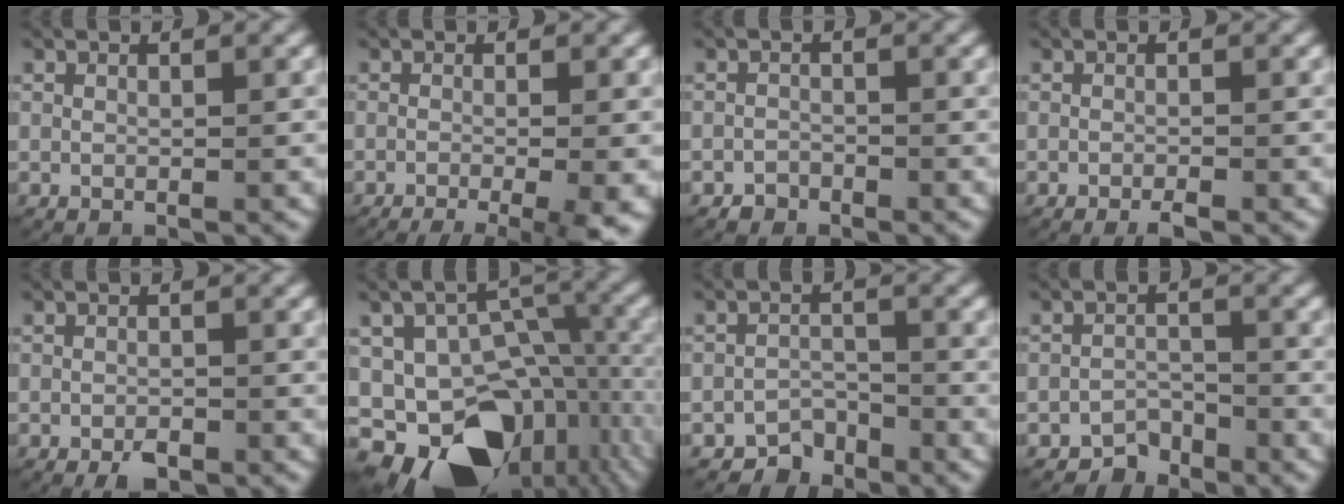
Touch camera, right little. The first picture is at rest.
{"total": 7.2, "force": [-5.0, 2.0, 4.8], "torque": [-0.060, -0.016, -0.068]}
{"total": 1.4, "force": [-1.0, 0.9, -0.3], "torque": [0.002, -0.005, -0.019]}
{"total": 1.0, "force": [-0.8, 0.1, 0.5], "torque": [-0.008, -0.002, -0.015]}
{"total": 1.5, "force": [-1.2, 0.6, 0.8], "torque": [-0.010, -0.004, -0.020]}
{"total": 18.4, "force": [-7.8, 13.9, 9.1], "torque": [-0.161, -0.084, -0.108]}
{"total": 3.5, "force": [-3.0, 1.8, 0.3], "torque": [0.001, -0.012, -0.055]}
{"total": 3.0, "force": [-2.7, 1.4, 0.2], "torque": [0.002, -0.010, -0.050]}